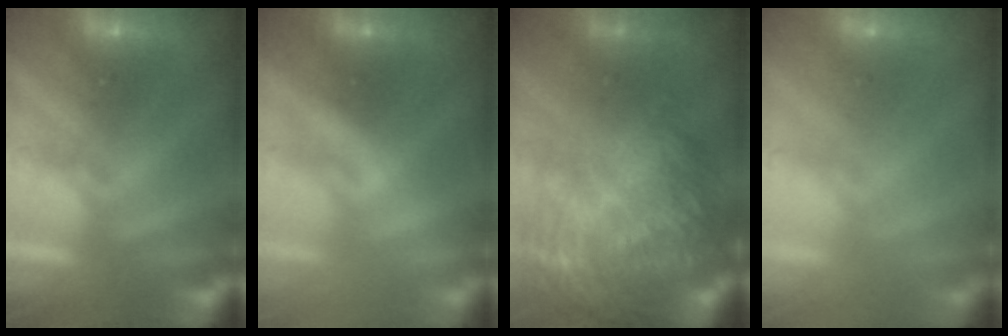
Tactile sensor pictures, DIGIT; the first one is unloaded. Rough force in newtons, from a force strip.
{"total": 2.1}
{"total": 11.3}
{"total": 2.4}